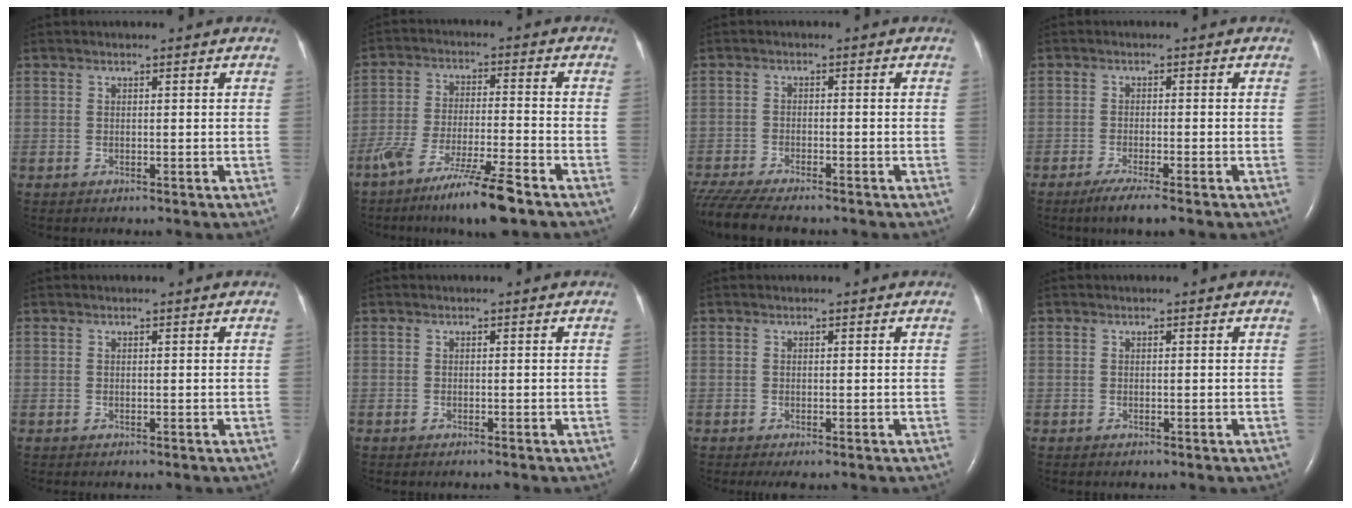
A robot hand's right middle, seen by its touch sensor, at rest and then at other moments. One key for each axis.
{"total": 11.5, "fx": -8.1, "fy": 0.5, "fz": 8.1, "tx": -0.150, "ty": -0.029, "tz": -0.145}
{"total": 11.8, "fx": -10.0, "fy": 2.2, "fz": 5.9, "tx": -0.108, "ty": -0.017, "tz": -0.156}
{"total": 4.8, "fx": -3.3, "fy": 0.1, "fz": 3.4, "tx": -0.064, "ty": -0.015, "tz": -0.053}
{"total": 0.0}
{"total": 0.6, "fx": -0.5, "fy": 0.0, "fz": 0.3, "tx": -0.007, "ty": -0.002, "tz": -0.007}
{"total": 1.5, "fx": -1.0, "fy": 0.3, "fz": 1.0, "tx": -0.015, "ty": -0.005, "tz": -0.014}
{"total": 0.0}